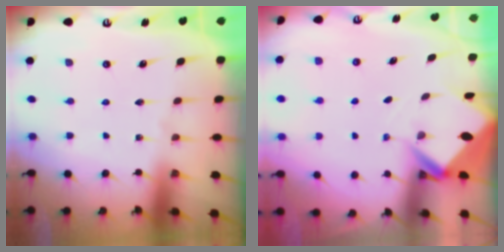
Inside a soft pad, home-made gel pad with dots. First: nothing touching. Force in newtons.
{"total": 3.1, "press": 3.1, "slide": 0.1}